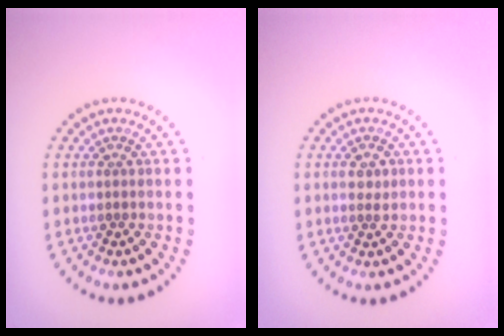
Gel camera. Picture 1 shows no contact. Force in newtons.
{"total": 1.3, "press": 1.3, "slide": 0.4}